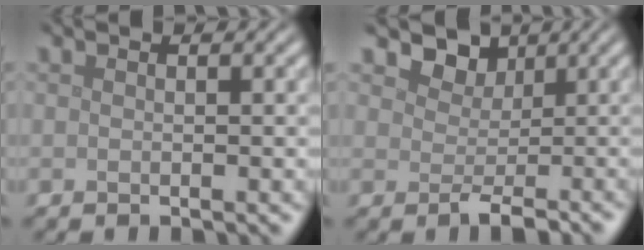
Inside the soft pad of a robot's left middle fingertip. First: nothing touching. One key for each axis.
{"total": 2.4, "fx": 0.8, "fy": 1.8, "fz": 1.3, "tx": -0.017, "ty": -0.005, "tz": 0.009}